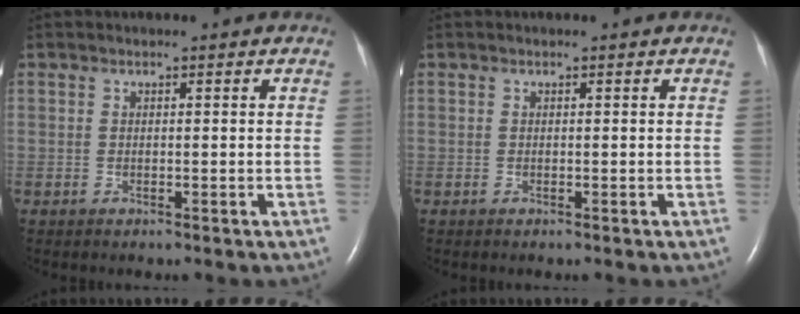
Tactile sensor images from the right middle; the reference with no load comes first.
{"total": 0.0}